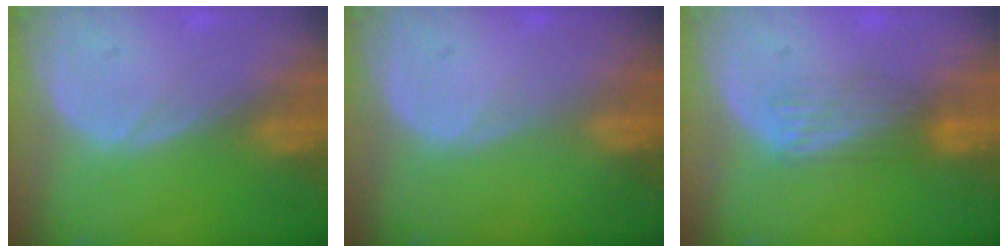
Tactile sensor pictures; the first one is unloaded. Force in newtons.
{"total": 0.0}
{"total": 3.4, "press": 3.4, "slide": 0.2}